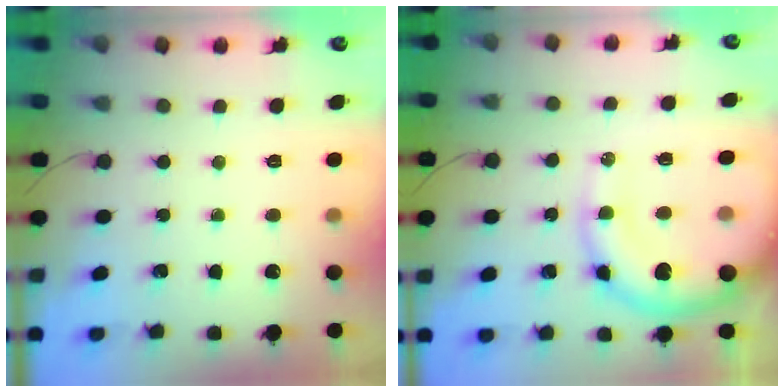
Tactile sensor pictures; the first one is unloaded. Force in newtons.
{"total": 13.0, "press": 12.6, "slide": 3.2}